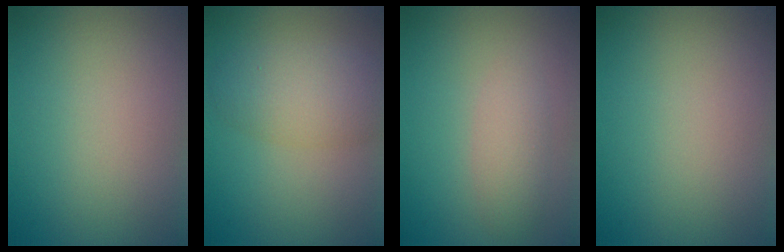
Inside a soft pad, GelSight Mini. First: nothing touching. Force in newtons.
{"total": 4.3, "press": 4.2, "slide": 0.2}
{"total": 2.1, "press": 2.1, "slide": 0.1}
{"total": 0.0}